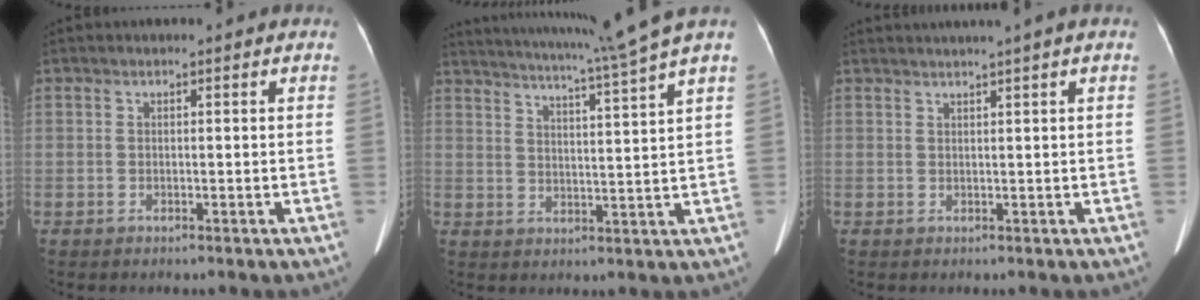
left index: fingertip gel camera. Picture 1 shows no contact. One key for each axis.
{"total": 13.2, "fx": 11.2, "fy": -3.2, "fz": 6.4, "tx": -0.112, "ty": -0.036, "tz": 0.156}
{"total": 3.0, "fx": 2.4, "fy": -0.8, "fz": 1.6, "tx": -0.015, "ty": 0.018, "tz": 0.042}